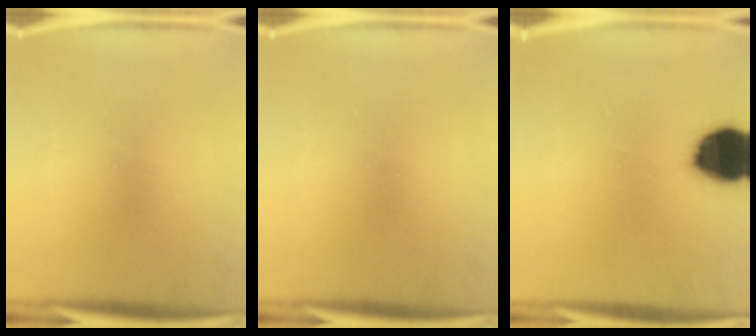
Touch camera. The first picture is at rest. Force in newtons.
{"total": 0.0}
{"total": 17.1}